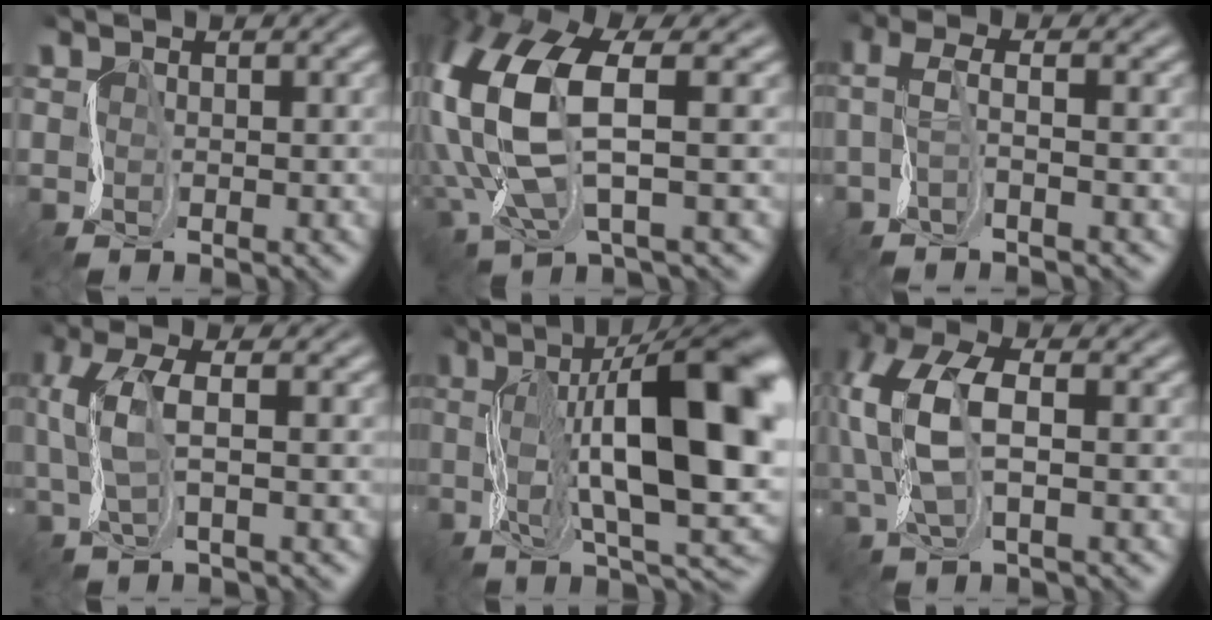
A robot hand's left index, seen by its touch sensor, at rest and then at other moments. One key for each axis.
{"total": 11.3, "fx": 1.0, "fy": 5.1, "fz": 10.1, "tx": -0.253, "ty": -0.007, "tz": 0.025}
{"total": 3.5, "fx": -0.5, "fy": 0.9, "fz": 3.4, "tx": -0.071, "ty": 0.002, "tz": -0.016}
{"total": 4.8, "fx": 0.5, "fy": 1.7, "fz": 4.5, "tx": -0.109, "ty": 0.003, "tz": 0.005}
{"total": 18.8, "fx": 3.0, "fy": 6.9, "fz": 17.2, "tx": -0.245, "ty": 0.010, "tz": 0.056}
{"total": 8.7, "fx": 0.7, "fy": 4.5, "fz": 7.4, "tx": -0.193, "ty": 0.009, "tz": 0.008}